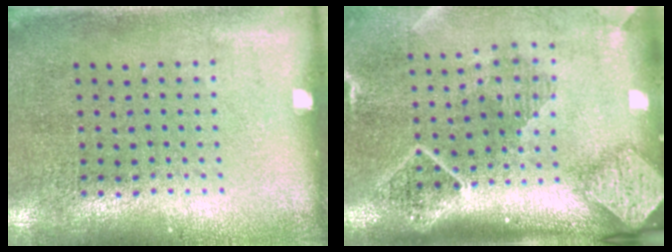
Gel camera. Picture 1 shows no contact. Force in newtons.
{"total": 2.6, "press": 1.9, "slide": 1.8}